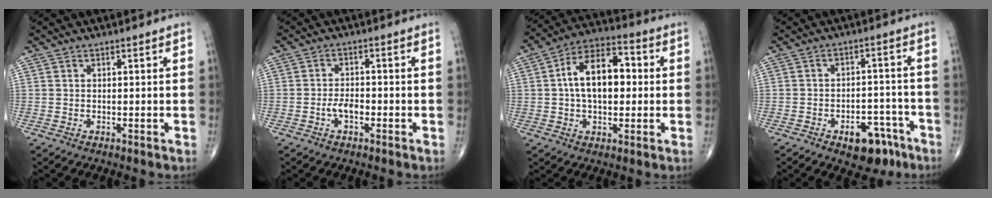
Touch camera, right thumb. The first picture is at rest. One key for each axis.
{"total": 3.3, "fx": -1.3, "fy": 1.8, "fz": 2.5, "tx": -0.039, "ty": 0.011, "tz": -0.025}
{"total": 13.7, "fx": 1.1, "fy": 8.0, "fz": 11.0, "tx": -0.167, "ty": 0.029, "tz": 0.008}
{"total": 9.5, "fx": -5.5, "fy": 5.4, "fz": 5.6, "tx": -0.048, "ty": 0.043, "tz": -0.069}